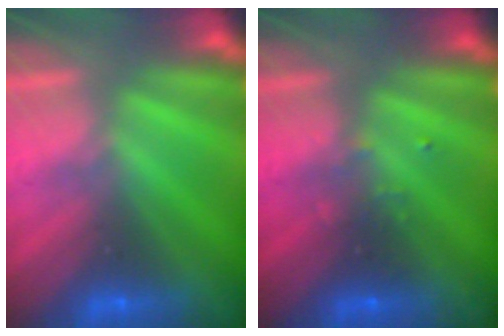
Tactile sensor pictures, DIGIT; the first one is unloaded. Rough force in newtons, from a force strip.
{"total": 2.4}